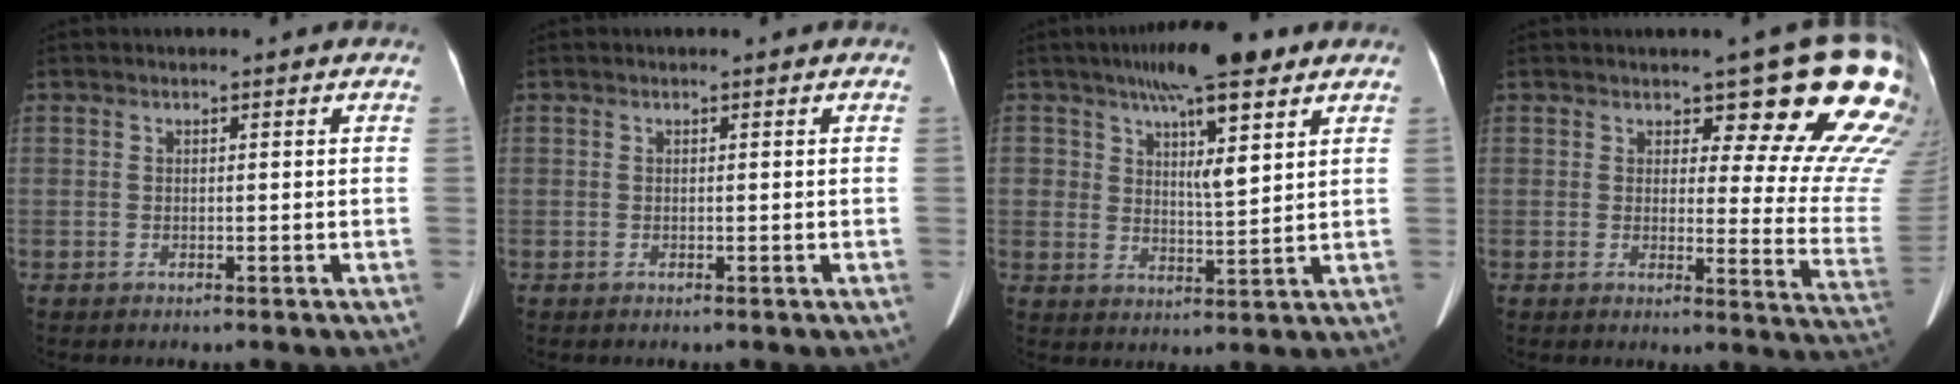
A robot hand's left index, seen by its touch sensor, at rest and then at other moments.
{"total": 0.0}
{"total": 10.2, "force": [6.4, 2.6, 7.5], "torque": [-0.118, 0.011, 0.101]}
{"total": 16.0, "force": [11.8, 4.2, 9.9], "torque": [-0.092, -0.061, 0.113]}